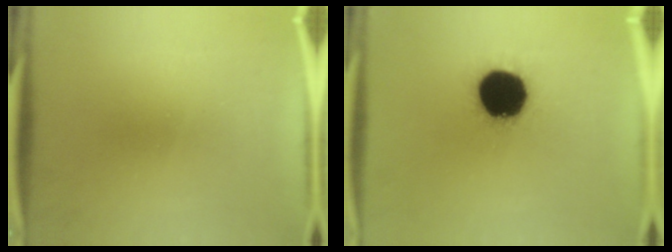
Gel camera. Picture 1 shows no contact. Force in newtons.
{"total": 20.0}